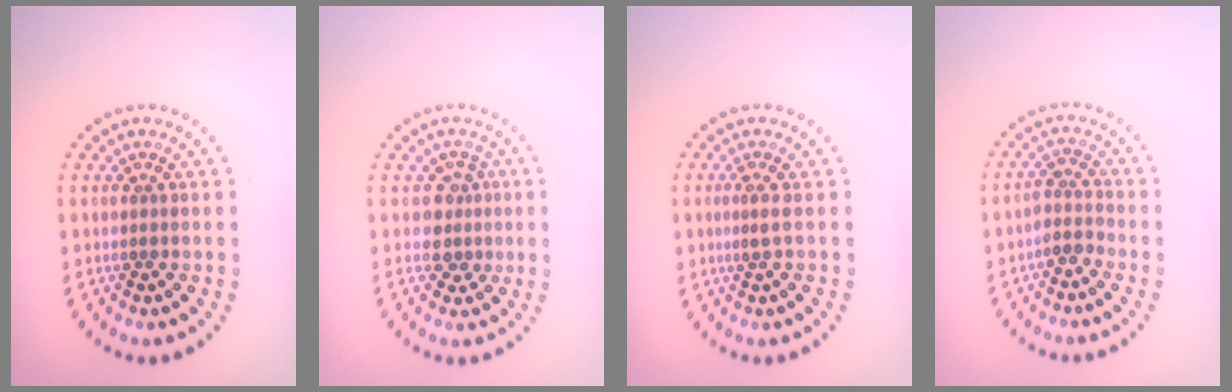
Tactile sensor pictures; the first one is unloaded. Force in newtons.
{"total": 2.2, "press": 1.9, "slide": 1.2}
{"total": 1.1, "press": 0.6, "slide": 0.9}
{"total": 1.9, "press": 1.6, "slide": 1.1}